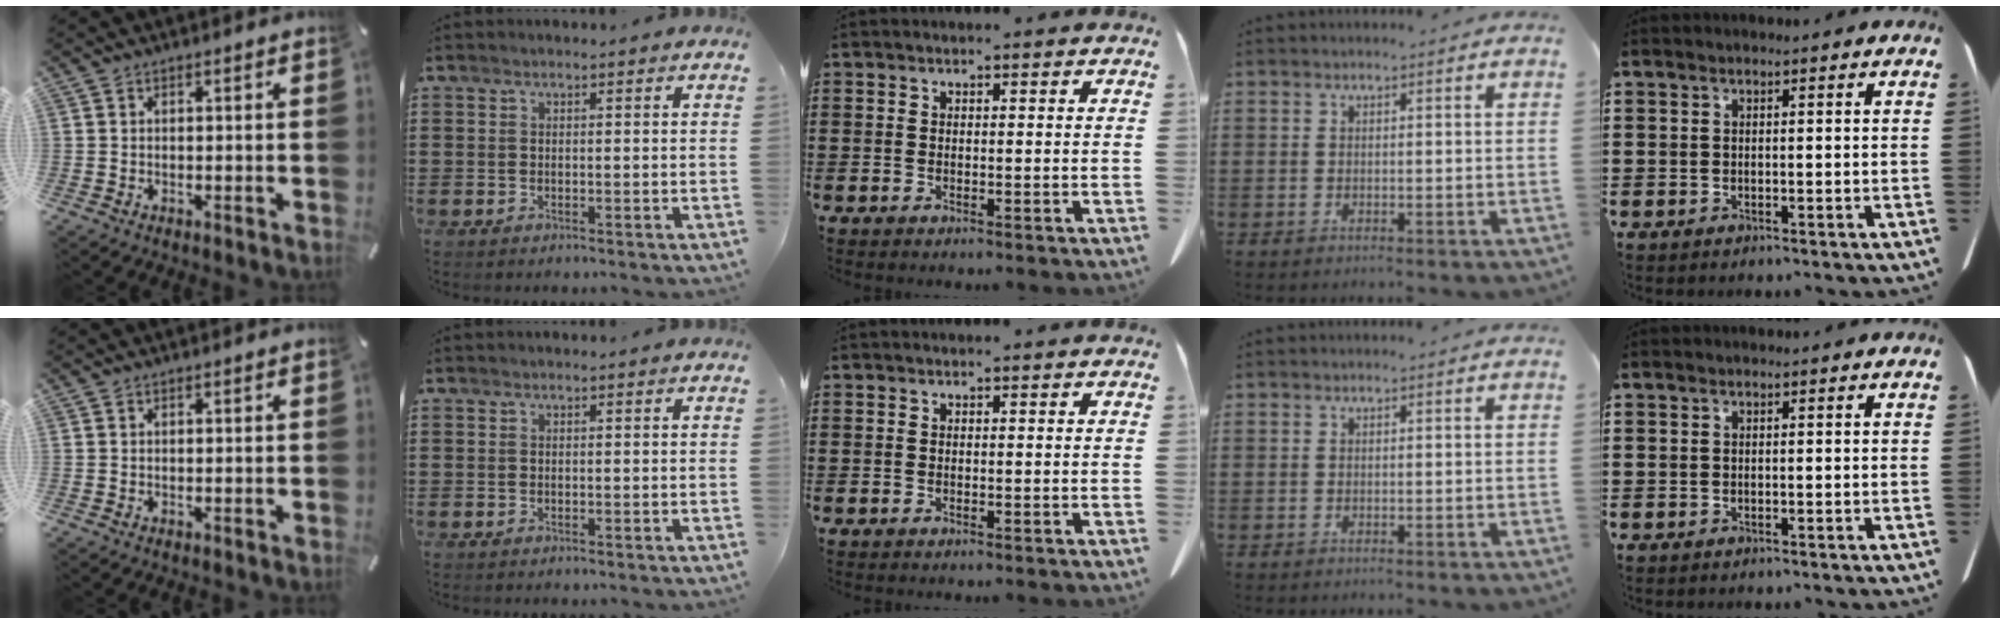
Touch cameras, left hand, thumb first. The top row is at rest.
{}